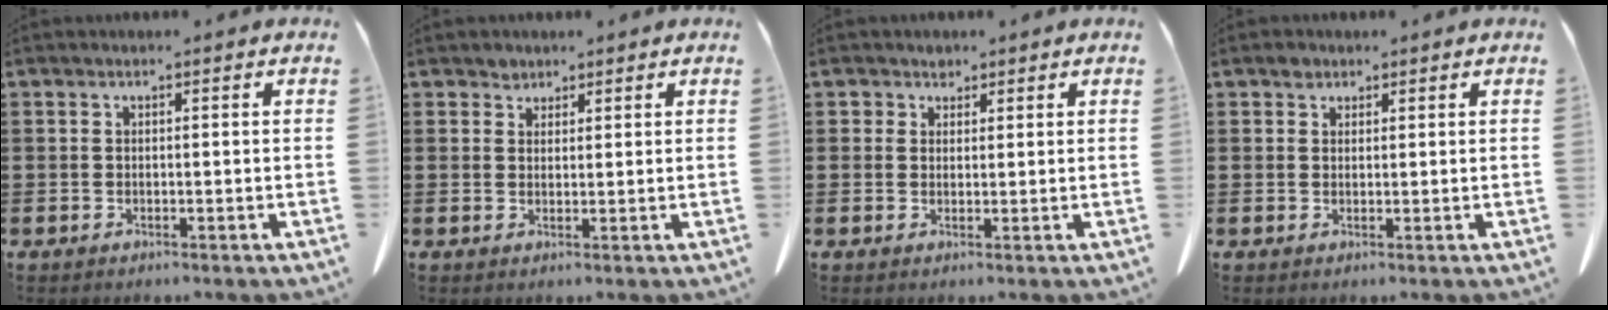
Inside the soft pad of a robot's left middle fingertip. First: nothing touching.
{"total": 1.6, "force": [1.3, 0.9, 0.1], "torque": [-0.006, 0.004, 0.026]}
{"total": 1.8, "force": [1.3, 1.3, 0.1], "torque": [0.000, 0.002, 0.023]}
{"total": 1.5, "force": [1.1, 1.0, 0.4], "torque": [-0.003, 0.000, 0.019]}